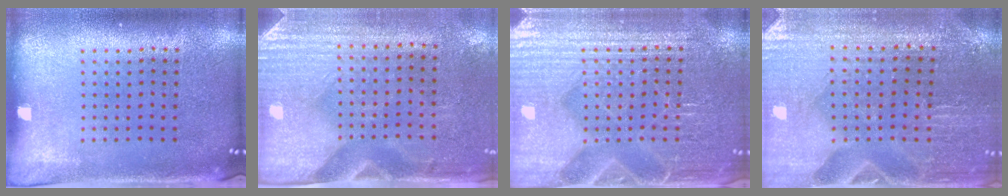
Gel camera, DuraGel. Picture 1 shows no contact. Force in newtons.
{"total": 3.0, "press": 2.6, "slide": 1.6}
{"total": 4.5, "press": 4.4, "slide": 0.9}
{"total": 1.2, "press": 1.2, "slide": 0.0}